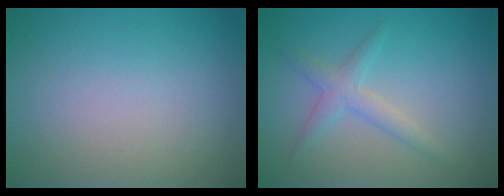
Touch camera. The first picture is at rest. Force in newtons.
{"total": 2.1, "press": 2.1, "slide": 0.1}